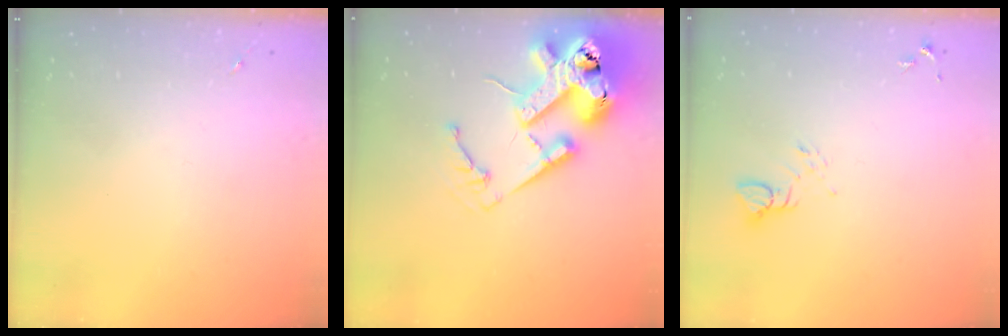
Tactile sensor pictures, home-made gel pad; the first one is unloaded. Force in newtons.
{"total": 24.1, "press": 23.9, "slide": 3.2}
{"total": 3.8, "press": 3.7, "slide": 0.4}